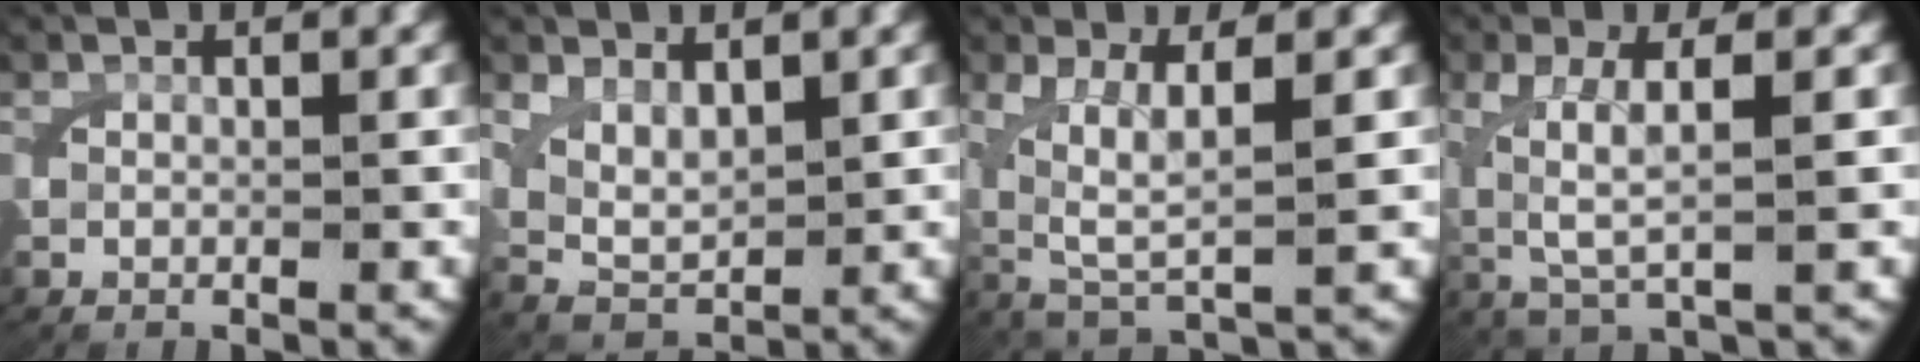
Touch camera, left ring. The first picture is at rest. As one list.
[{"total": 4.0, "force": [1.2, 3.0, 2.4], "torque": [-0.056, -0.015, 0.026]}, {"total": 5.3, "force": [1.2, 2.5, 4.5], "torque": [-0.099, -0.019, 0.037]}, {"total": 4.5, "force": [0.7, 1.7, 4.1], "torque": [-0.091, -0.007, 0.022]}]